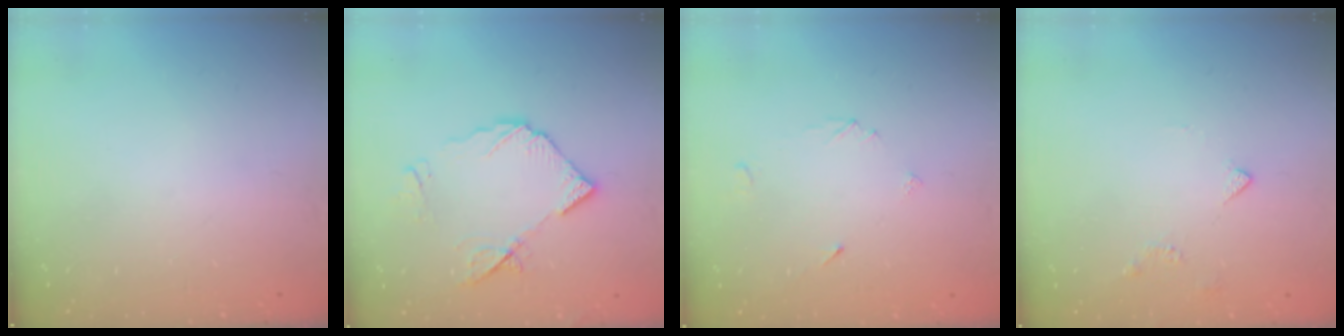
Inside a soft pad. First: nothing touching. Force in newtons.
{"total": 10.3, "press": 10.3, "slide": 0.6}
{"total": 2.3, "press": 2.3, "slide": 0.2}
{"total": 4.2, "press": 4.1, "slide": 0.9}